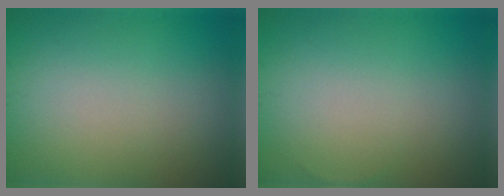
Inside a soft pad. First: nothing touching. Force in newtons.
{"total": 0.0}